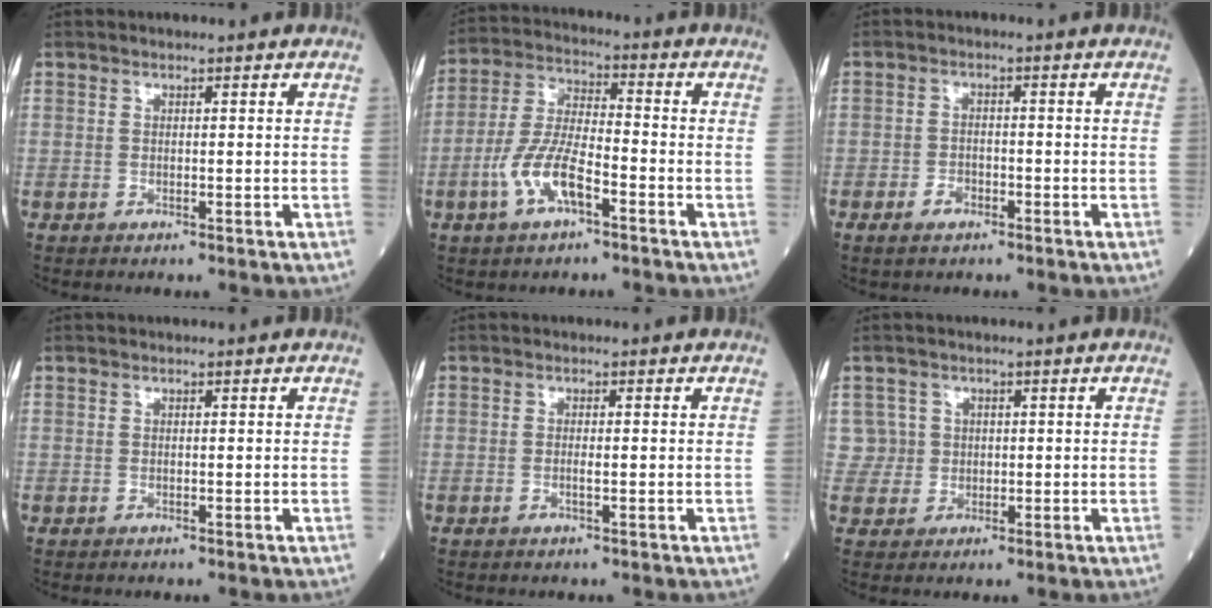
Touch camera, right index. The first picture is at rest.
{"total": 9.1, "force": [-4.0, 2.8, 7.7], "torque": [-0.167, 0.004, -0.078]}
{"total": 2.5, "force": [-1.5, 1.4, 1.5], "torque": [-0.029, 0.003, -0.025]}
{"total": 0.0}
{"total": 0.9, "force": [-0.3, 0.1, 0.9], "torque": [-0.020, -0.001, -0.006]}
{"total": 3.2, "force": [0.7, 3.0, -0.5], "torque": [0.026, 0.009, 0.008]}